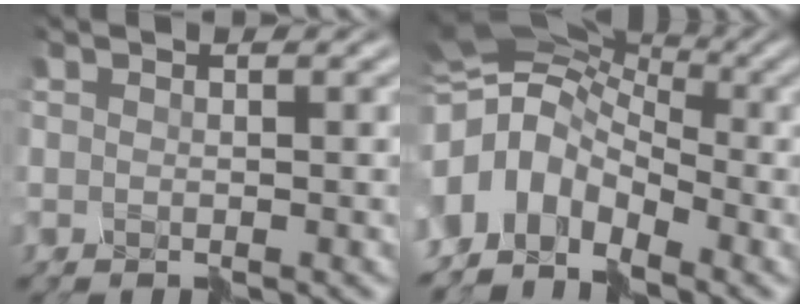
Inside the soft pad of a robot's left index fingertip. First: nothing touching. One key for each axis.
{"total": 8.1, "fx": -2.4, "fy": 5.5, "fz": 5.5, "tx": -0.108, "ty": 0.024, "tz": -0.062}